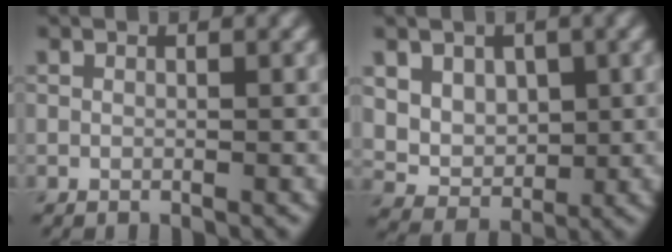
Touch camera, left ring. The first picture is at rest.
{"total": 5.3, "force": [1.8, 4.3, 2.6], "torque": [-0.056, 0.000, 0.047]}